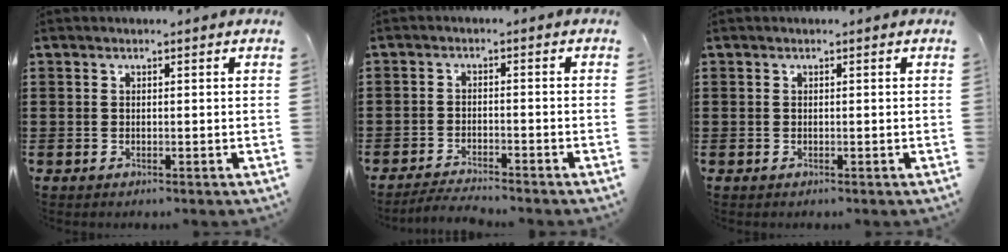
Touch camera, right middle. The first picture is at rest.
{"total": 2.9, "force": [-2.9, 0.1, 0.5], "torque": [-0.011, 0.002, -0.060]}
{"total": 0.0}